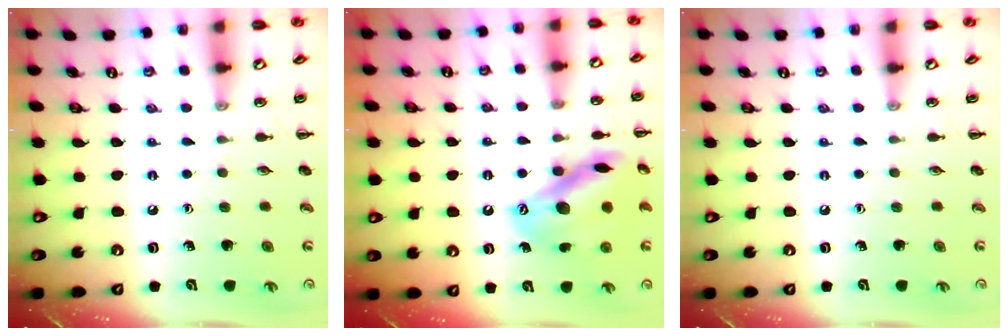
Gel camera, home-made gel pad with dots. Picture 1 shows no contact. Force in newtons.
{"total": 16.0, "press": 15.9, "slide": 2.0}
{"total": 0.0}